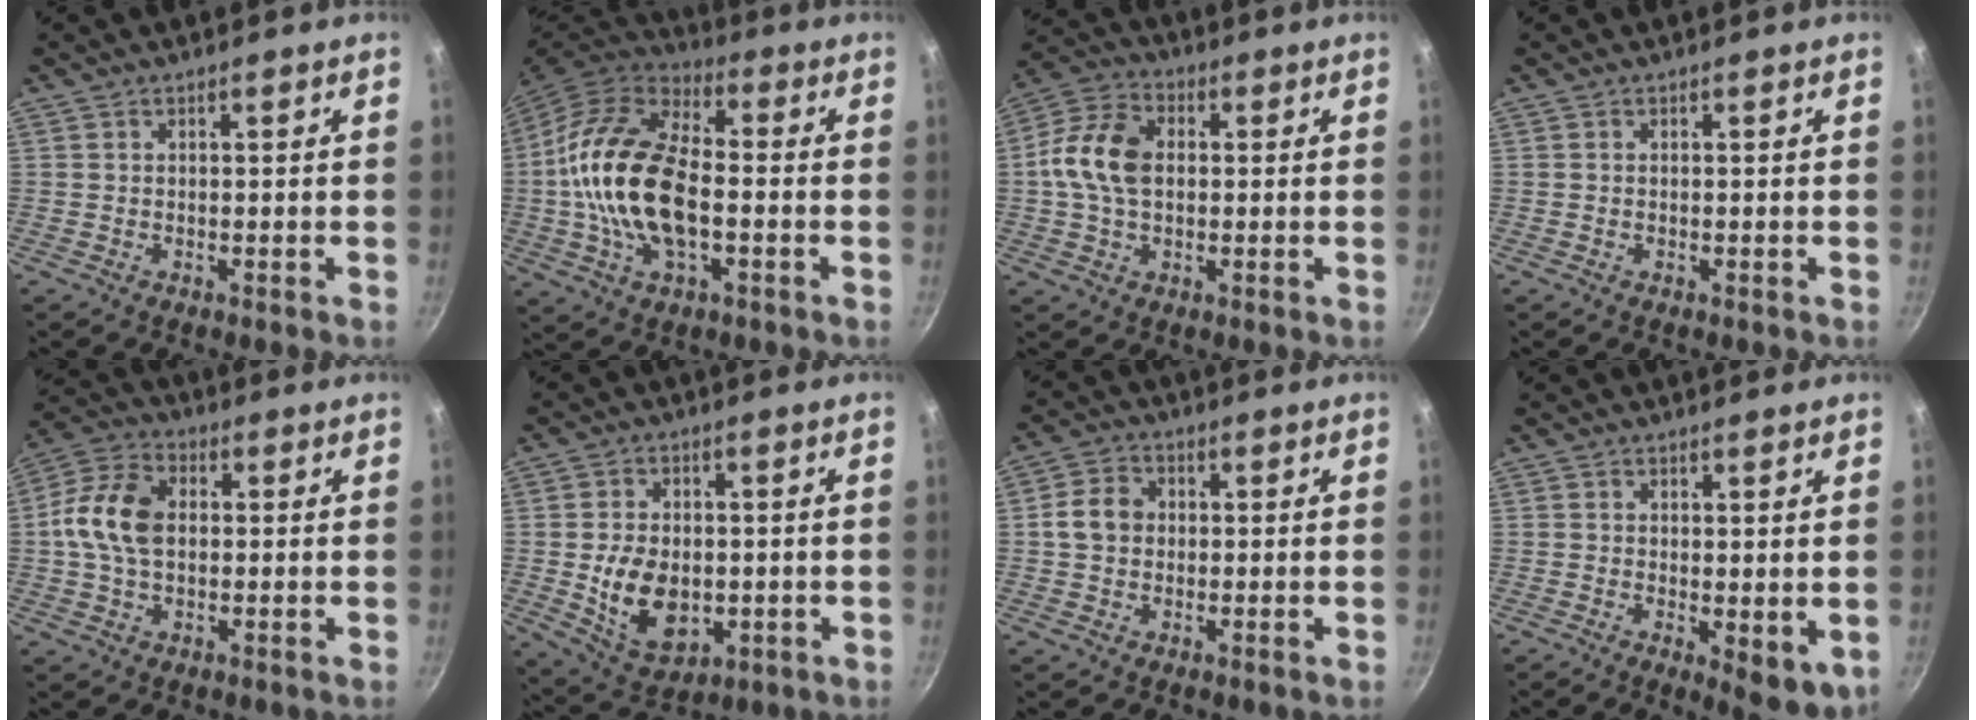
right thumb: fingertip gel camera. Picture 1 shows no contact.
{"total": 20.5, "force": [-1.8, 11.2, 17.0], "torque": [-0.314, 0.031, -0.044]}
{"total": 11.6, "force": [0.6, 8.0, 8.4], "torque": [-0.148, 0.024, -0.004]}
{"total": 0.0}
{"total": 11.6, "force": [0.6, 7.8, 8.5], "torque": [-0.152, 0.023, -0.004]}
{"total": 12.0, "force": [-1.3, 8.3, 8.7], "torque": [-0.130, -0.007, -0.006]}
{"total": 6.0, "force": [0.3, 5.0, 3.3], "torque": [-0.041, 0.012, -0.007]}
{"total": 6.3, "force": [-0.3, 2.8, 5.7], "torque": [-0.067, -0.015, 0.002]}